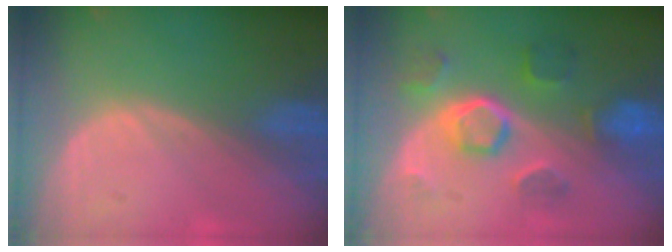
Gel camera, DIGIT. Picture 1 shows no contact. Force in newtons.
{"total": 8.6, "press": 7.7, "slide": 3.8}